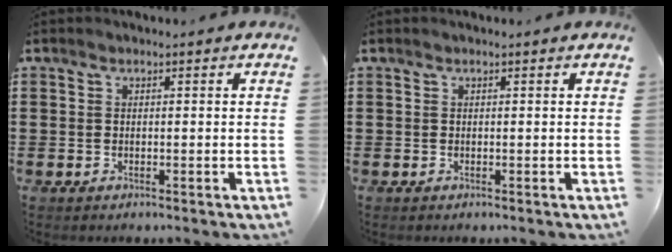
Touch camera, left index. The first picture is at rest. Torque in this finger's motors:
{"motor_torque": [-0.01, 0.01, 0.00, 0.00]}